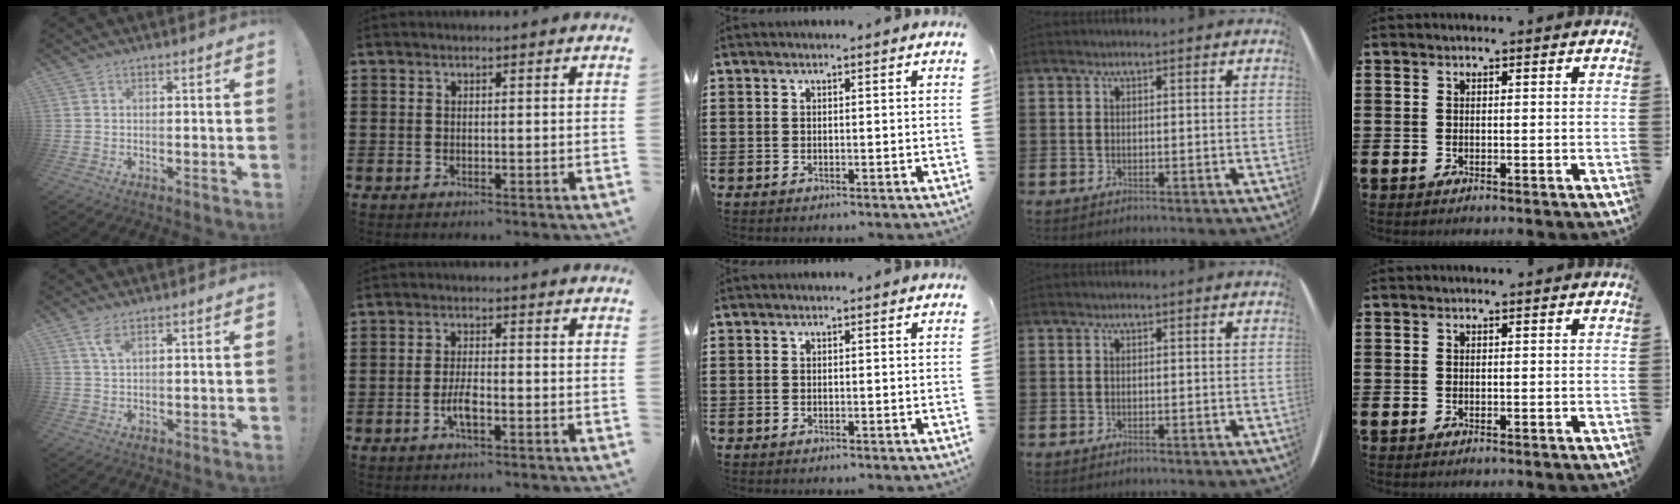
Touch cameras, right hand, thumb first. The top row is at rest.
{"thumb": {"total": 3.8, "force": [2.0, 1.3, 3.0], "torque": [-0.062, -0.001, 0.035]}, "index": {"total": 3.5, "force": [-1.4, 1.0, 3.0], "torque": [-0.067, -0.003, -0.028]}}